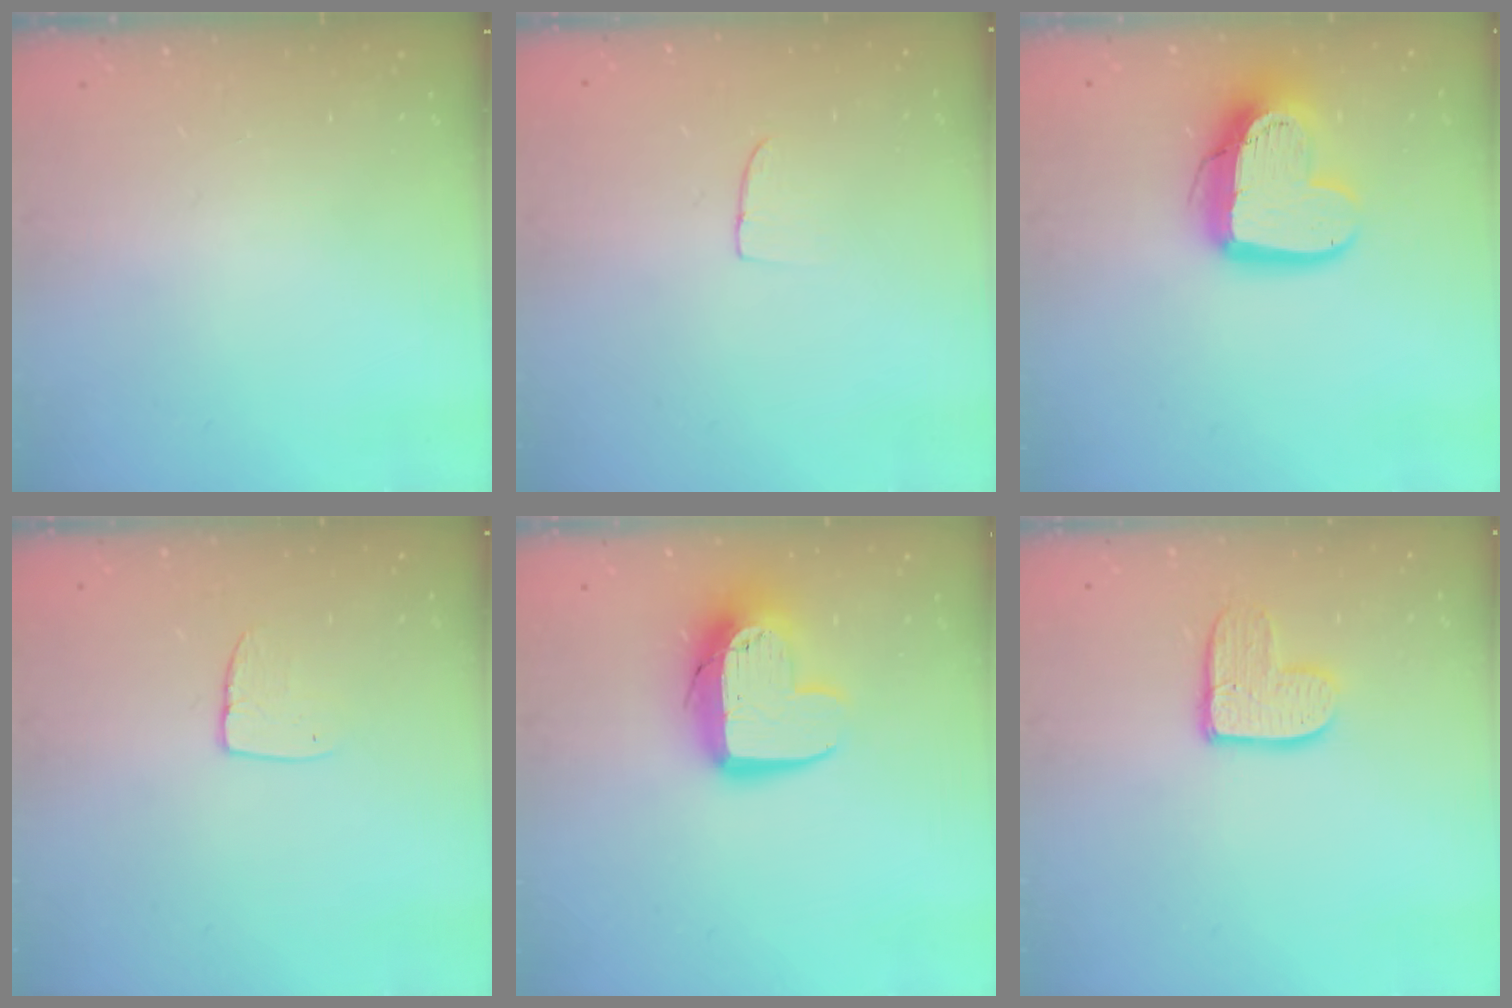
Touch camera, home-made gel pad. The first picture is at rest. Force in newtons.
{"total": 4.2, "press": 4.2, "slide": 0.3}
{"total": 15.6, "press": 15.5, "slide": 1.6}
{"total": 6.1, "press": 6.1, "slide": 0.4}
{"total": 11.0, "press": 10.9, "slide": 0.9}
{"total": 10.0, "press": 10.0, "slide": 0.5}